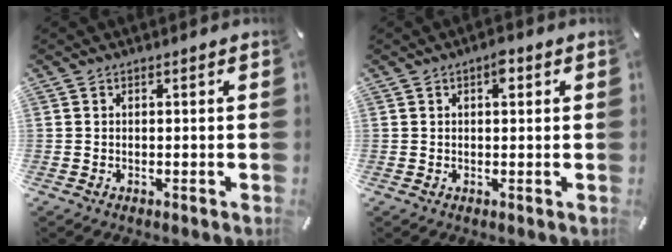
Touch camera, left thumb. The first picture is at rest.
{"total": 3.1, "force": [1.0, 1.5, 2.5], "torque": [-0.030, -0.002, 0.010]}